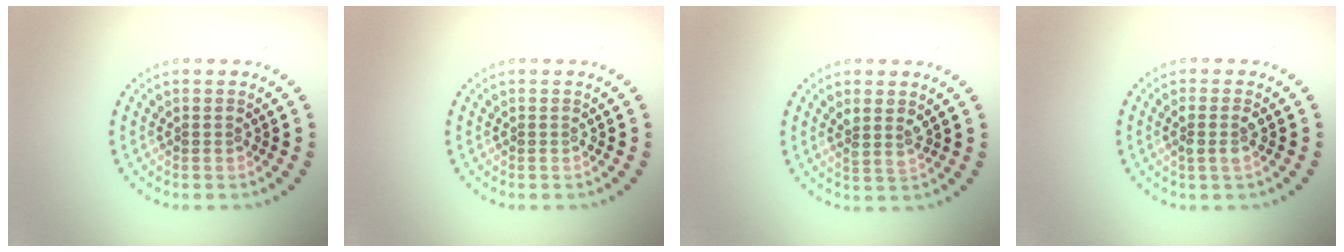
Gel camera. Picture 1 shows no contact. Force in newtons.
{"total": 0.0}
{"total": 1.7, "press": 1.5, "slide": 0.9}
{"total": 1.5, "press": 1.4, "slide": 0.6}